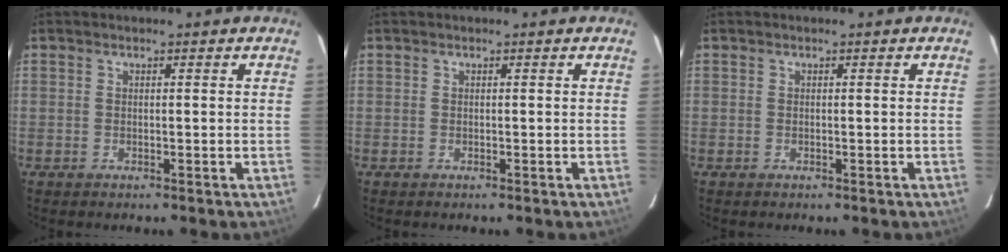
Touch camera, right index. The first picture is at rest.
{"total": 0.0}
{"total": 0.0}